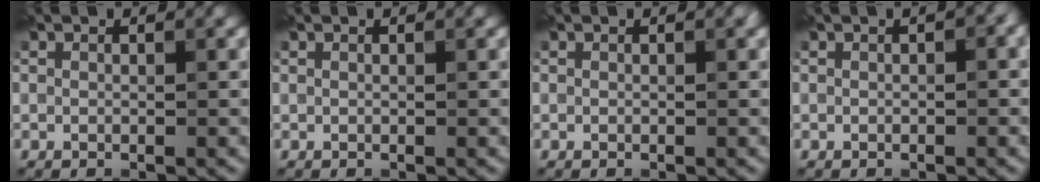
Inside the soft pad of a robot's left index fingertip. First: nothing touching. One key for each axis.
{"total": 0.0}
{"total": 0.0}
{"total": 1.6, "fx": 0.1, "fy": 0.7, "fz": 1.4, "tx": -0.015, "ty": 0.003, "tz": 0.004}